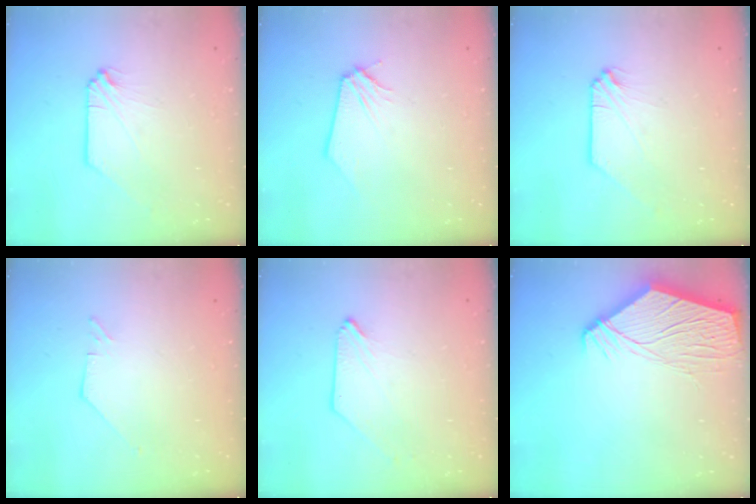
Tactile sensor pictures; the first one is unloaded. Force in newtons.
{"total": 0.0}
{"total": 0.0}
{"total": 1.2, "press": 1.1, "slide": 0.1}
{"total": 0.0}
{"total": 13.8, "press": 13.8, "slide": 1.5}